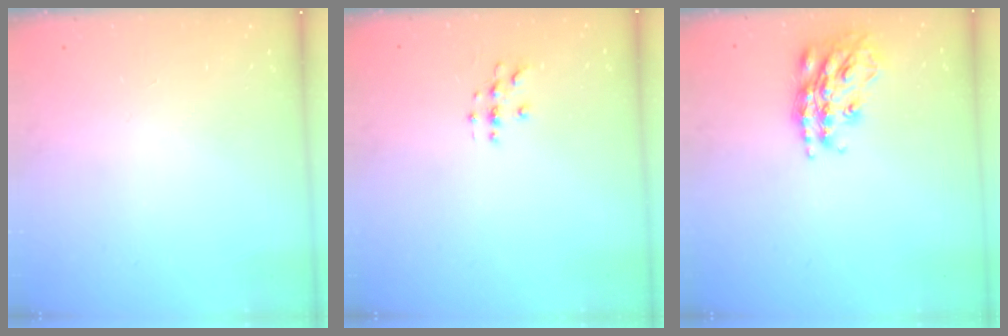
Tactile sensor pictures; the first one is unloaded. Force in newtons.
{"total": 3.0, "press": 3.0, "slide": 0.3}
{"total": 17.5, "press": 17.5, "slide": 1.0}